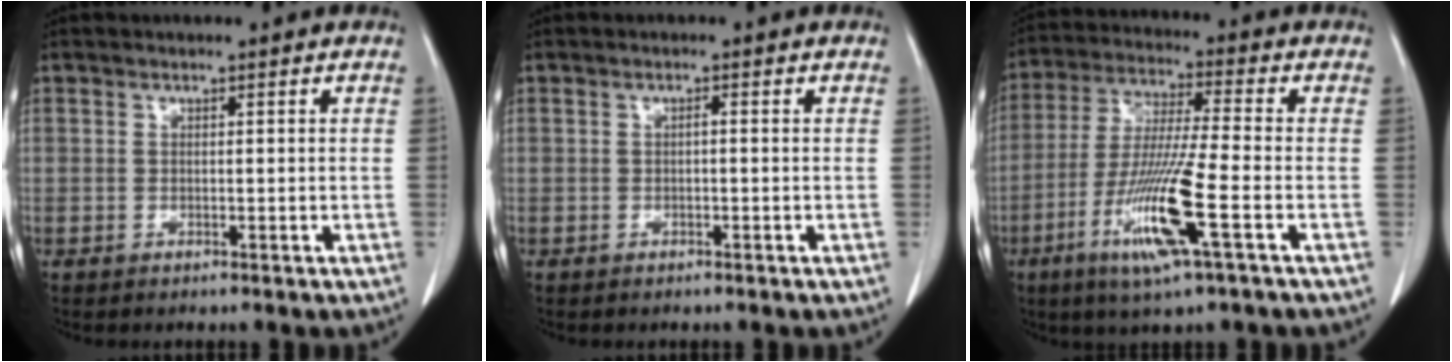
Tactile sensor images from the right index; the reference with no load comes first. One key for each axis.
{"total": 0.6, "fx": 0.0, "fy": 0.1, "fz": 0.5, "tx": -0.010, "ty": 0.003, "tz": -0.001}
{"total": 13.1, "fx": -5.0, "fy": -0.1, "fz": 12.1, "tx": -0.248, "ty": -0.024, "tz": -0.097}